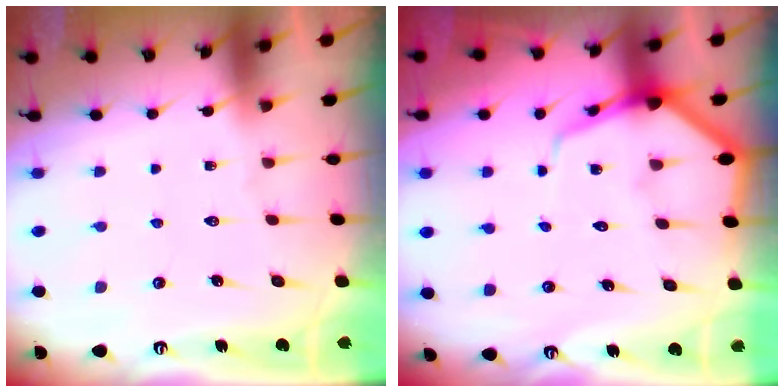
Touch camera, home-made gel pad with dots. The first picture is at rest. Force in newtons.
{"total": 7.4, "press": 7.3, "slide": 0.8}